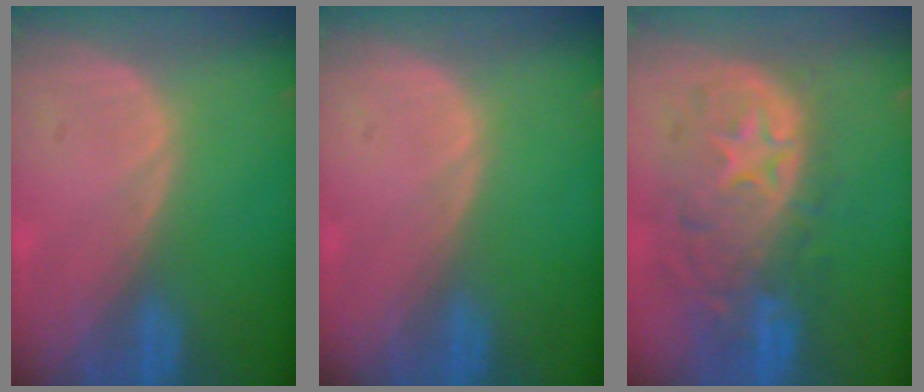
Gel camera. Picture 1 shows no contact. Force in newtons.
{"total": 0.0}
{"total": 11.1, "press": 9.8, "slide": 5.2}